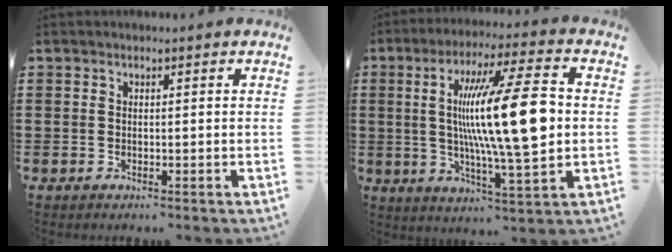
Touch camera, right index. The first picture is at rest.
{"total": 17.4, "force": [1.3, 2.9, 17.1], "torque": [-0.292, 0.001, 0.017]}